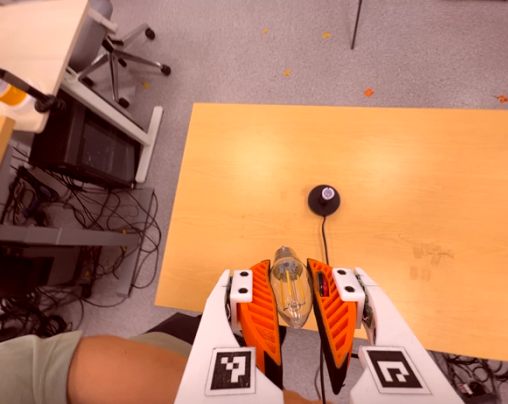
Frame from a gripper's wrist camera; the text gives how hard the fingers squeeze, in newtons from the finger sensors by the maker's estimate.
{"total": 21.1, "left": 24.0, "right": 18.2}